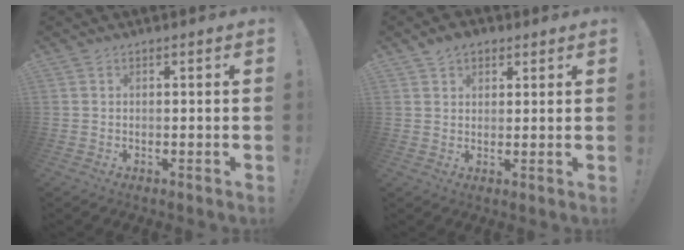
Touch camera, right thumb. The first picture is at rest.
{"total": 4.4, "force": [2.7, 3.1, 1.5], "torque": [-0.014, -0.009, 0.048]}